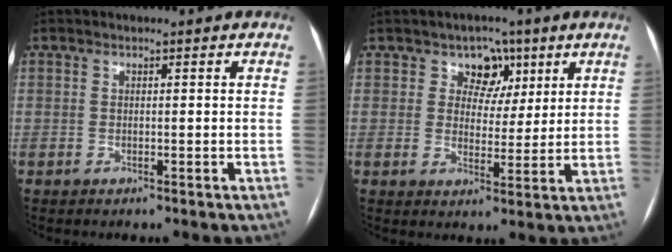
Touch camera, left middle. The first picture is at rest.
{"total": 5.2, "force": [2.7, 4.2, 1.6], "torque": [-0.012, 0.009, 0.042]}